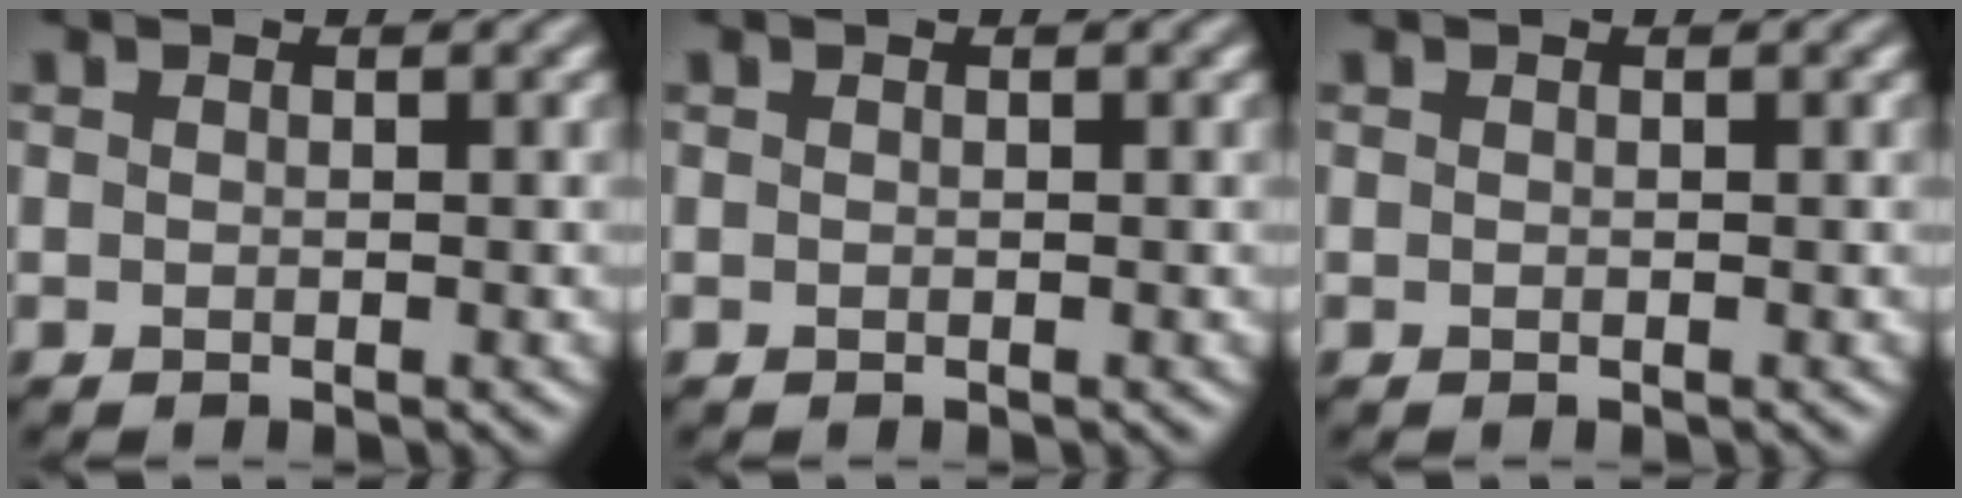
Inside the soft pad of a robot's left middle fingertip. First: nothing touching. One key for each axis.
{"total": 0.0}
{"total": 0.0}